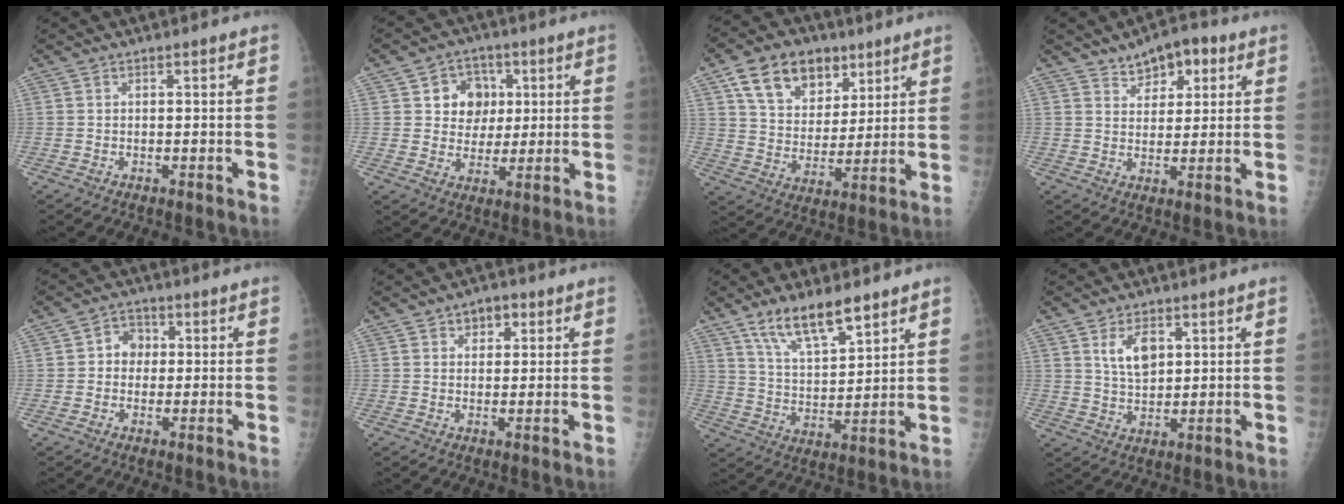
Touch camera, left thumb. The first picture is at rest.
{"total": 8.7, "force": [2.3, 7.5, 3.7], "torque": [-0.012, -0.003, 0.037]}
{"total": 15.6, "force": [8.5, 10.5, 7.8], "torque": [-0.095, -0.026, 0.149]}
{"total": 7.5, "force": [4.3, 4.3, 4.3], "torque": [-0.030, -0.014, 0.063]}
{"total": 4.6, "force": [0.4, 4.1, 2.1], "torque": [-0.001, 0.010, -0.002]}
{"total": 4.2, "force": [2.0, 2.9, 2.3], "torque": [-0.007, -0.004, 0.025]}
{"total": 12.1, "force": [8.2, 4.1, 7.9], "torque": [-0.121, -0.043, 0.155]}
{"total": 6.4, "force": [2.6, 3.7, 4.6], "torque": [-0.069, -0.015, 0.053]}